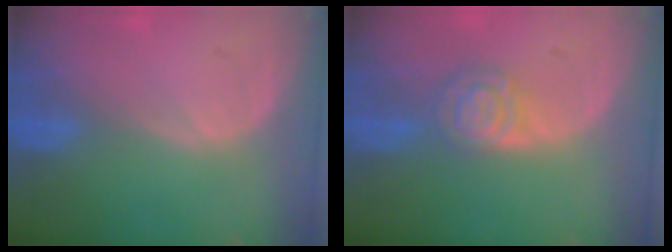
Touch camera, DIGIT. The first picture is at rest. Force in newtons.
{"total": 5.3, "press": 4.6, "slide": 2.5}